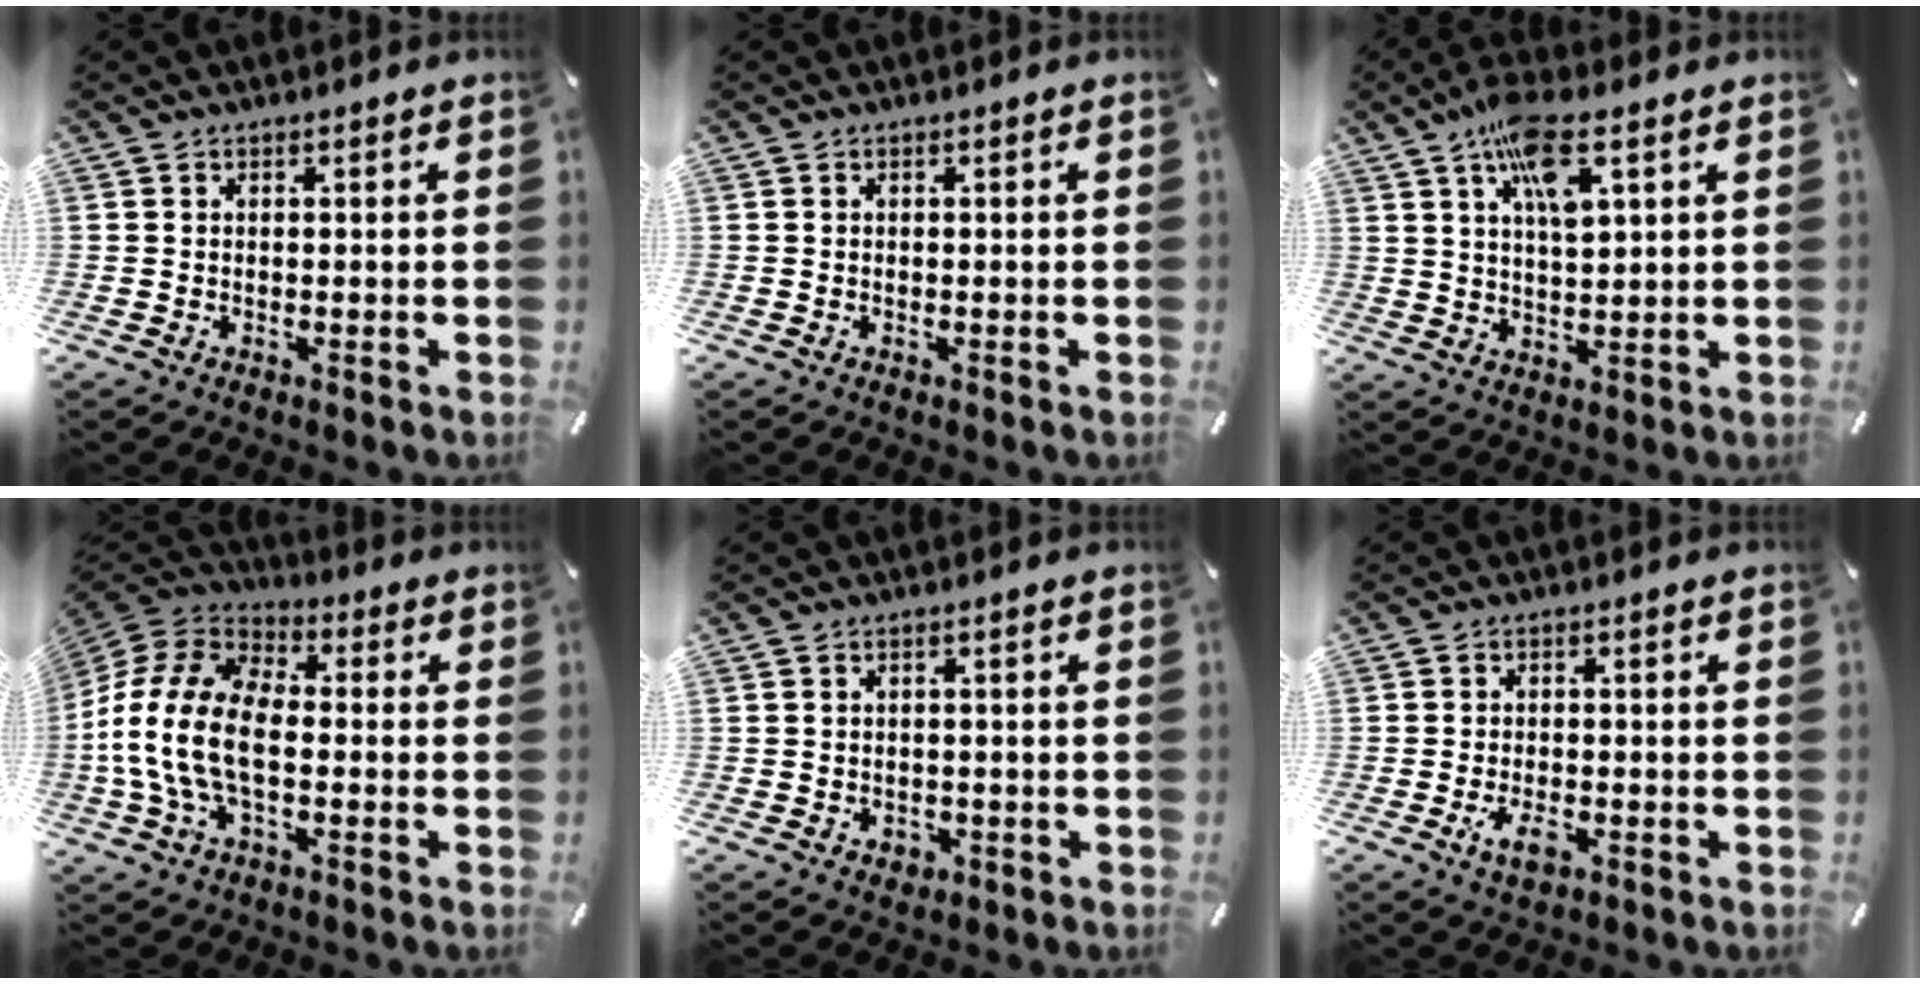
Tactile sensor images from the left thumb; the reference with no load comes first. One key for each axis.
{"total": 0.0}
{"total": 11.0, "fx": 5.7, "fy": 3.8, "fz": 8.6, "tx": -0.151, "ty": -0.011, "tz": 0.098}
{"total": 15.9, "fx": -3.5, "fy": 9.7, "fz": 12.1, "tx": -0.260, "ty": 0.018, "tz": -0.066}
{"total": 2.3, "fx": -0.7, "fy": 2.0, "fz": 0.8, "tx": -0.016, "ty": 0.003, "tz": -0.016}
{"total": 4.7, "fx": -1.9, "fy": 2.4, "fz": 3.5, "tx": -0.083, "ty": 0.000, "tz": -0.039}